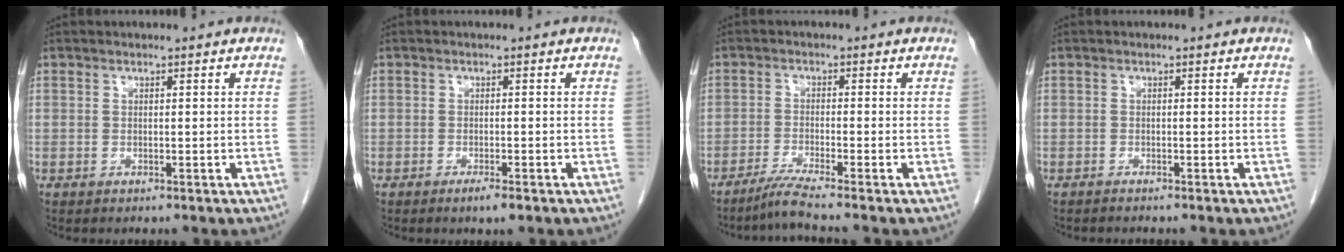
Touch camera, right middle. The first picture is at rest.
{"total": 1.9, "force": [-1.2, 0.1, 1.4], "torque": [-0.026, -0.004, -0.019]}
{"total": 3.7, "force": [-3.1, -1.5, 1.4], "torque": [-0.033, -0.017, -0.064]}
{"total": 0.7, "force": [-0.6, -0.1, 0.1], "torque": [-0.003, -0.001, -0.010]}